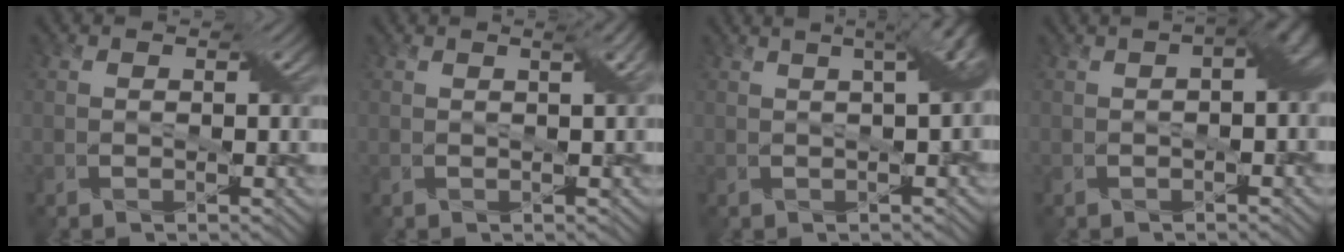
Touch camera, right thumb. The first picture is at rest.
{"total": 1.4, "force": [0.7, 0.0, 1.2], "torque": [-0.023, 0.006, 0.007]}
{"total": 7.2, "force": [1.8, 2.7, 6.4], "torque": [-0.049, 0.045, 0.002]}
{"total": 4.8, "force": [0.2, 2.3, 4.2], "torque": [-0.051, 0.009, 0.008]}